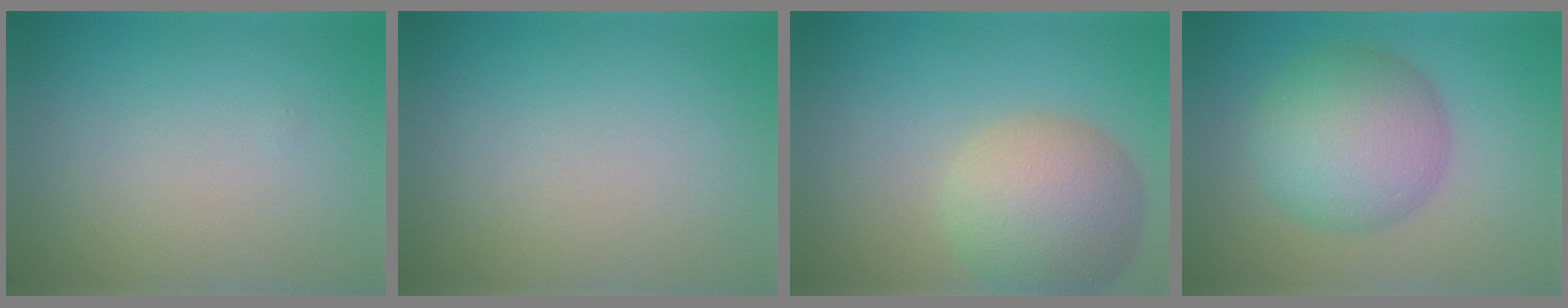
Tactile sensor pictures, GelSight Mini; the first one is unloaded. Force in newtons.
{"total": 0.0}
{"total": 8.5, "press": 8.5, "slide": 0.7}
{"total": 8.4, "press": 8.4, "slide": 0.2}